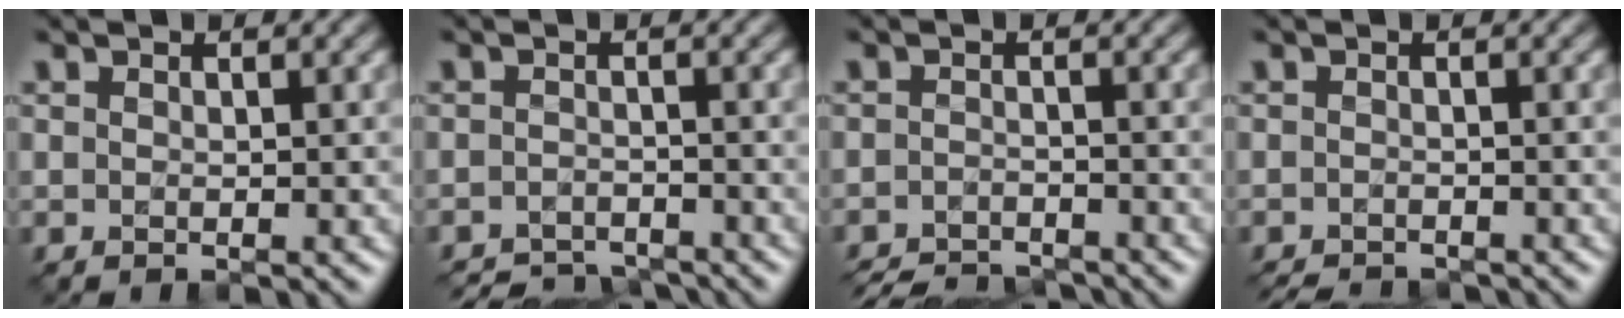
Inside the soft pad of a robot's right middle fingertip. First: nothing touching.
{"total": 4.5, "force": [-4.5, 0.6, 0.5], "torque": [-0.003, -0.010, -0.072]}
{"total": 5.0, "force": [-4.8, 0.7, 1.0], "torque": [-0.015, -0.012, -0.082]}
{"total": 2.9, "force": [-2.9, 0.3, 0.6], "torque": [-0.005, -0.012, -0.044]}